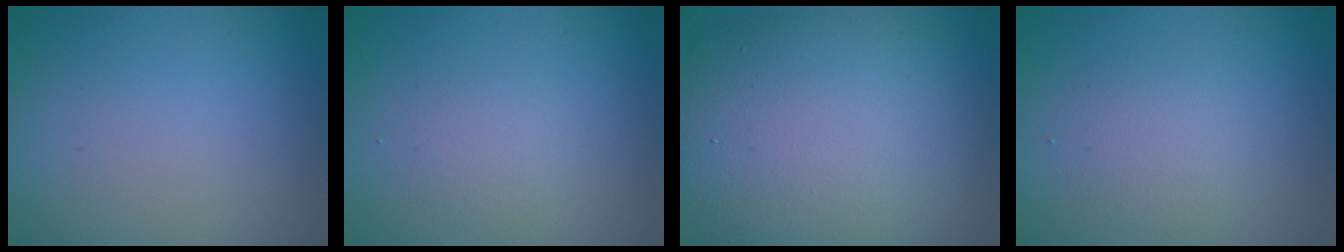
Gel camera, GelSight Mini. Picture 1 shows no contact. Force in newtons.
{"total": 1.6, "press": 1.6, "slide": 0.1}
{"total": 11.4, "press": 11.4, "slide": 0.6}
{"total": 2.4, "press": 2.4, "slide": 0.2}